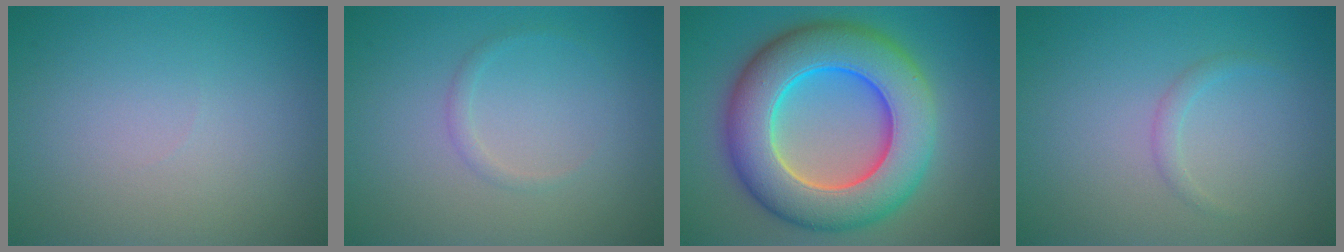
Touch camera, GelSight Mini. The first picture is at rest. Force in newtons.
{"total": 0.8, "press": 0.8, "slide": 0.0}
{"total": 12.3, "press": 12.3, "slide": 0.2}
{"total": 0.9, "press": 0.9, "slide": 0.1}